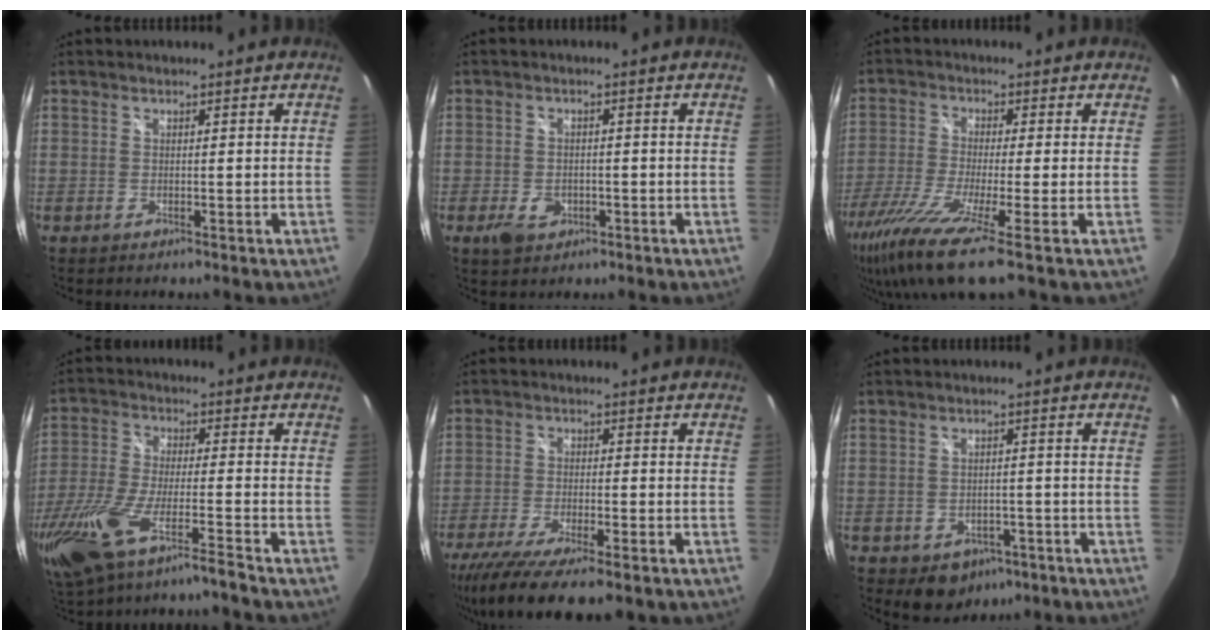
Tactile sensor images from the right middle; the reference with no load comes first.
{"total": 4.4, "force": [-1.9, 3.2, 2.5], "torque": [-0.056, -0.004, -0.027]}
{"total": 13.3, "force": [-8.2, 0.6, 10.5], "torque": [-0.230, -0.056, -0.155]}
{"total": 15.8, "force": [-11.3, 1.8, 10.9], "torque": [-0.244, -0.046, -0.211]}
{"total": 13.4, "force": [-9.7, 2.9, 8.9], "torque": [-0.186, -0.055, -0.163]}
{"total": 6.4, "force": [-3.5, 4.7, 2.5], "torque": [-0.052, 0.000, -0.031]}